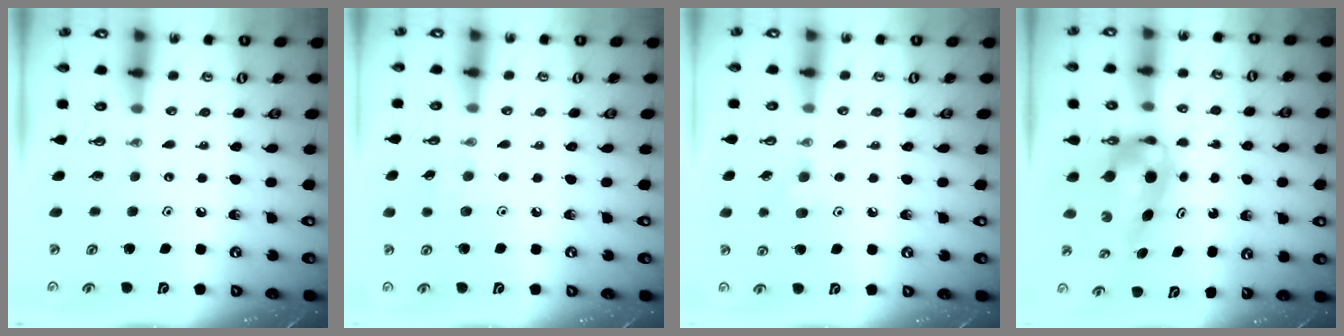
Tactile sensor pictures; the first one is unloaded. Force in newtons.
{"total": 5.2, "press": 5.0, "slide": 1.7}
{"total": 4.9, "press": 4.8, "slide": 1.2}
{"total": 7.1, "press": 6.7, "slide": 2.4}